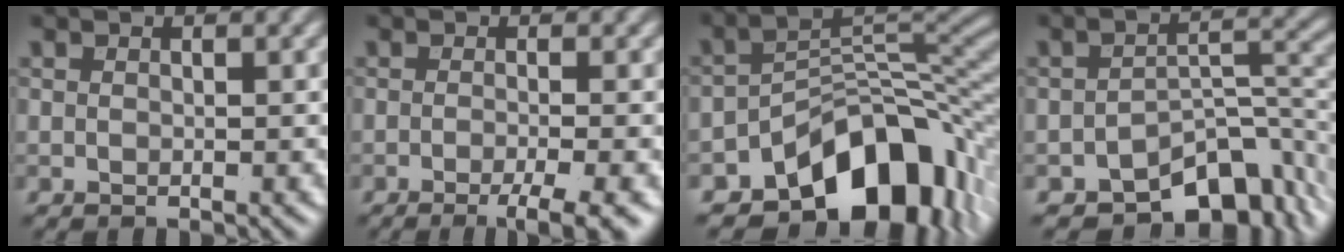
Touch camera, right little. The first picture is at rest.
{"total": 4.1, "force": [-2.0, 0.7, 3.5], "torque": [-0.048, -0.004, -0.036]}
{"total": 11.5, "force": [-6.9, 5.9, 7.0], "torque": [-0.080, 0.000, -0.121]}
{"total": 7.1, "force": [-5.3, 3.2, 3.5], "torque": [-0.024, -0.002, -0.090]}